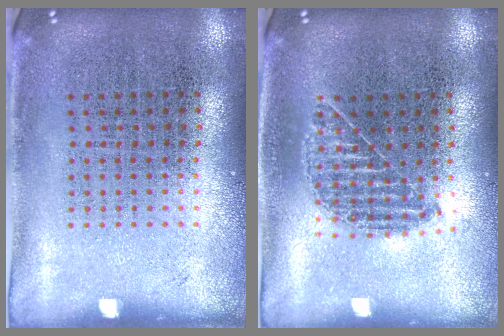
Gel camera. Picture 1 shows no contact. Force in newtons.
{"total": 1.0, "press": 0.9, "slide": 0.3}